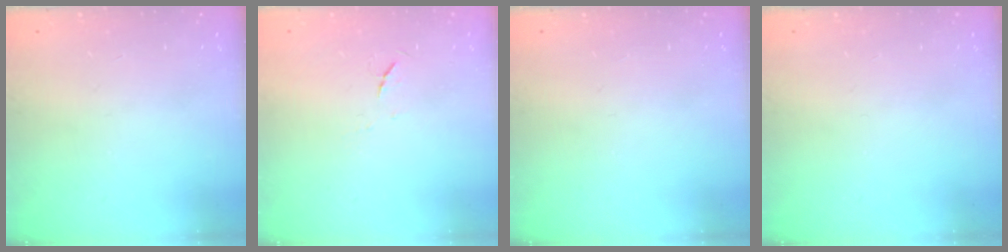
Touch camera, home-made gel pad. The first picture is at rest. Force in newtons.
{"total": 3.6, "press": 3.6, "slide": 0.6}
{"total": 0.0}
{"total": 0.0}